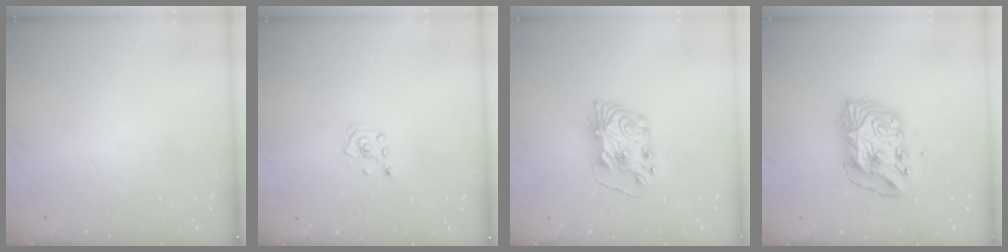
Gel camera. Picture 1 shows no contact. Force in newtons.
{"total": 3.0, "press": 2.9, "slide": 0.3}
{"total": 8.2, "press": 8.2, "slide": 0.6}
{"total": 11.2, "press": 11.2, "slide": 1.1}